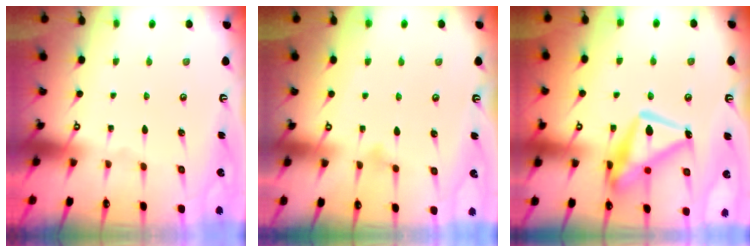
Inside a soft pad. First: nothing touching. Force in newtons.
{"total": 3.8, "press": 3.8, "slide": 0.4}
{"total": 15.2, "press": 15.1, "slide": 1.3}